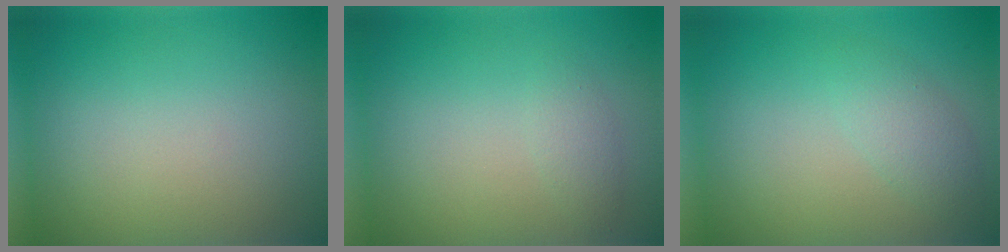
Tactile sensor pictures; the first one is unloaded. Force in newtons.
{"total": 1.2, "press": 1.2, "slide": 0.0}
{"total": 2.0, "press": 2.0, "slide": 0.2}